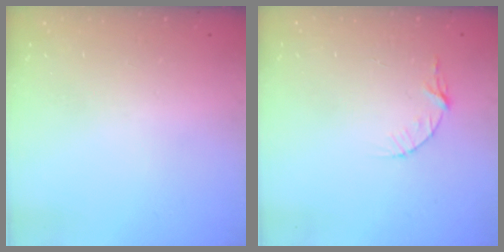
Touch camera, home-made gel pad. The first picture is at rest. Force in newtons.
{"total": 3.4, "press": 3.4, "slide": 0.4}